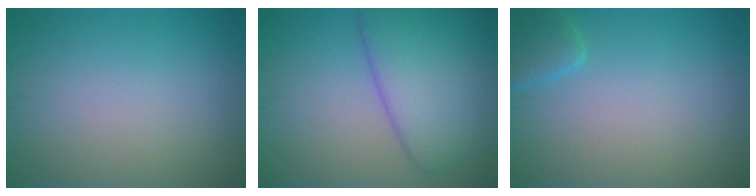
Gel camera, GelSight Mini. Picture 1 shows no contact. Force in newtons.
{"total": 7.8, "press": 7.8, "slide": 0.5}
{"total": 2.1, "press": 2.1, "slide": 0.2}